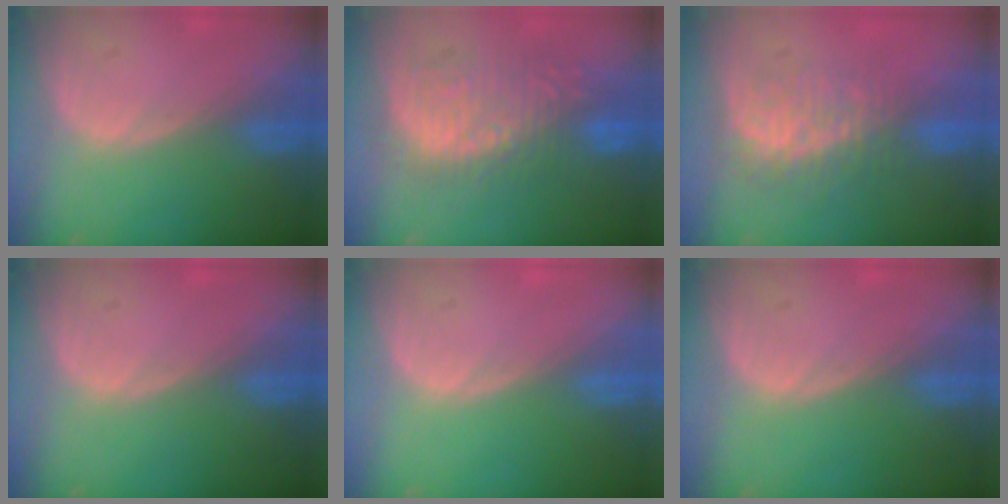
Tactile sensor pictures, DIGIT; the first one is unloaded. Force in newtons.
{"total": 9.2, "press": 9.2, "slide": 0.3}
{"total": 8.0, "press": 7.2, "slide": 3.5}
{"total": 0.0}
{"total": 0.0}
{"total": 0.0}